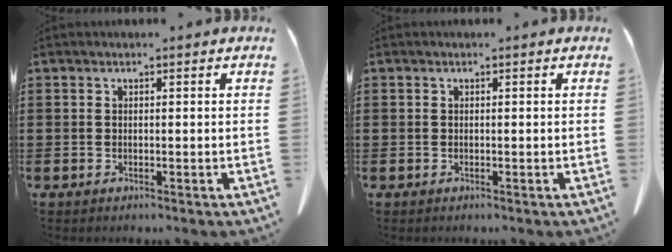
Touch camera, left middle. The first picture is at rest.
{"total": 0.0}